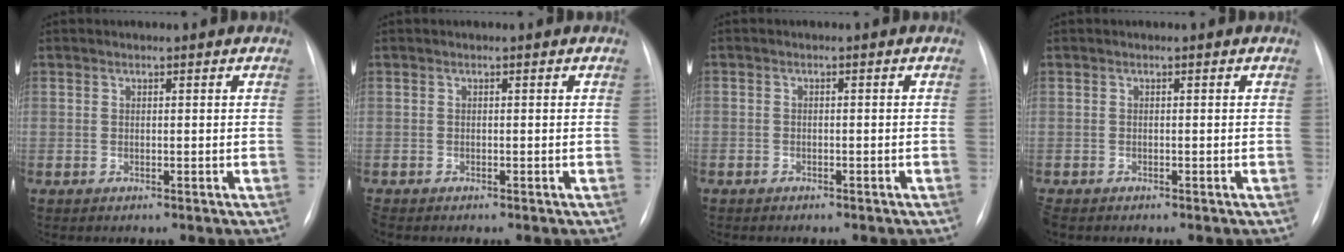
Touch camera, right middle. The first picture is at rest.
{"total": 0.7, "force": [-0.6, 0.2, 0.2], "torque": [-0.004, -0.001, -0.010]}
{"total": 1.5, "force": [-1.1, 1.0, 0.3], "torque": [-0.007, 0.003, -0.013]}
{"total": 1.7, "force": [-1.4, 0.8, 0.6], "torque": [-0.013, -0.003, -0.019]}